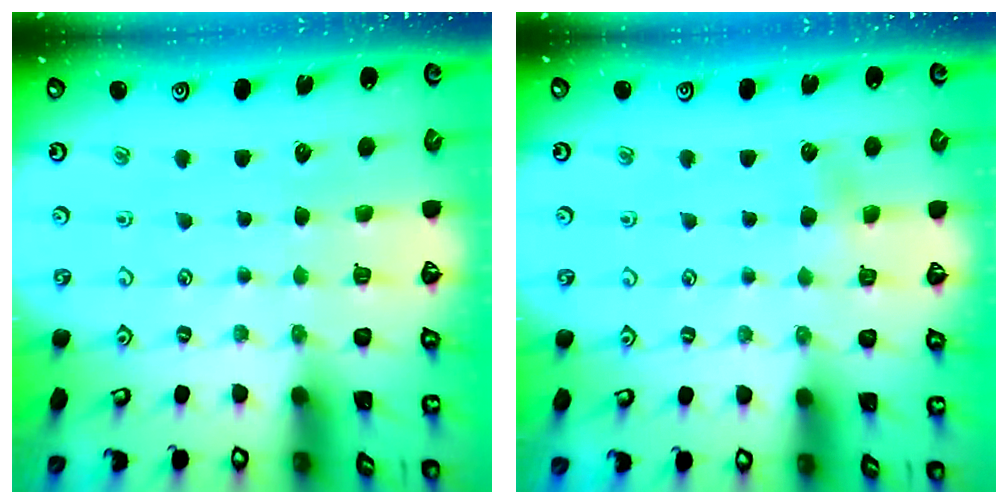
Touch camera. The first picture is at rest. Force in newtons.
{"total": 3.1, "press": 3.1, "slide": 0.5}